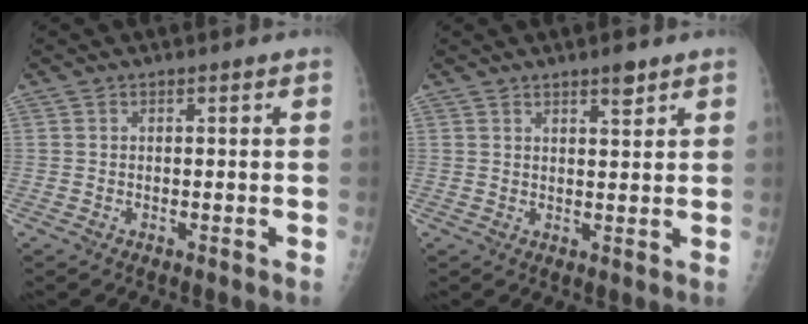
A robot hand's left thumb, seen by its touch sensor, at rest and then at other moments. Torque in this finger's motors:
{"motor_torque": [-0.04, 0.55, 0.10, 0.00, 0.02]}